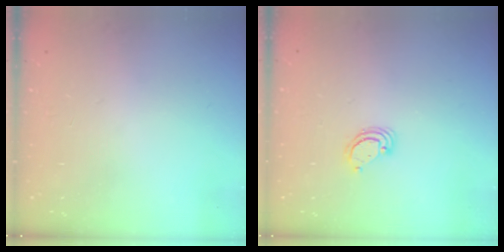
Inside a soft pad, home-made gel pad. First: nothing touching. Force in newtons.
{"total": 4.1, "press": 4.1, "slide": 0.2}